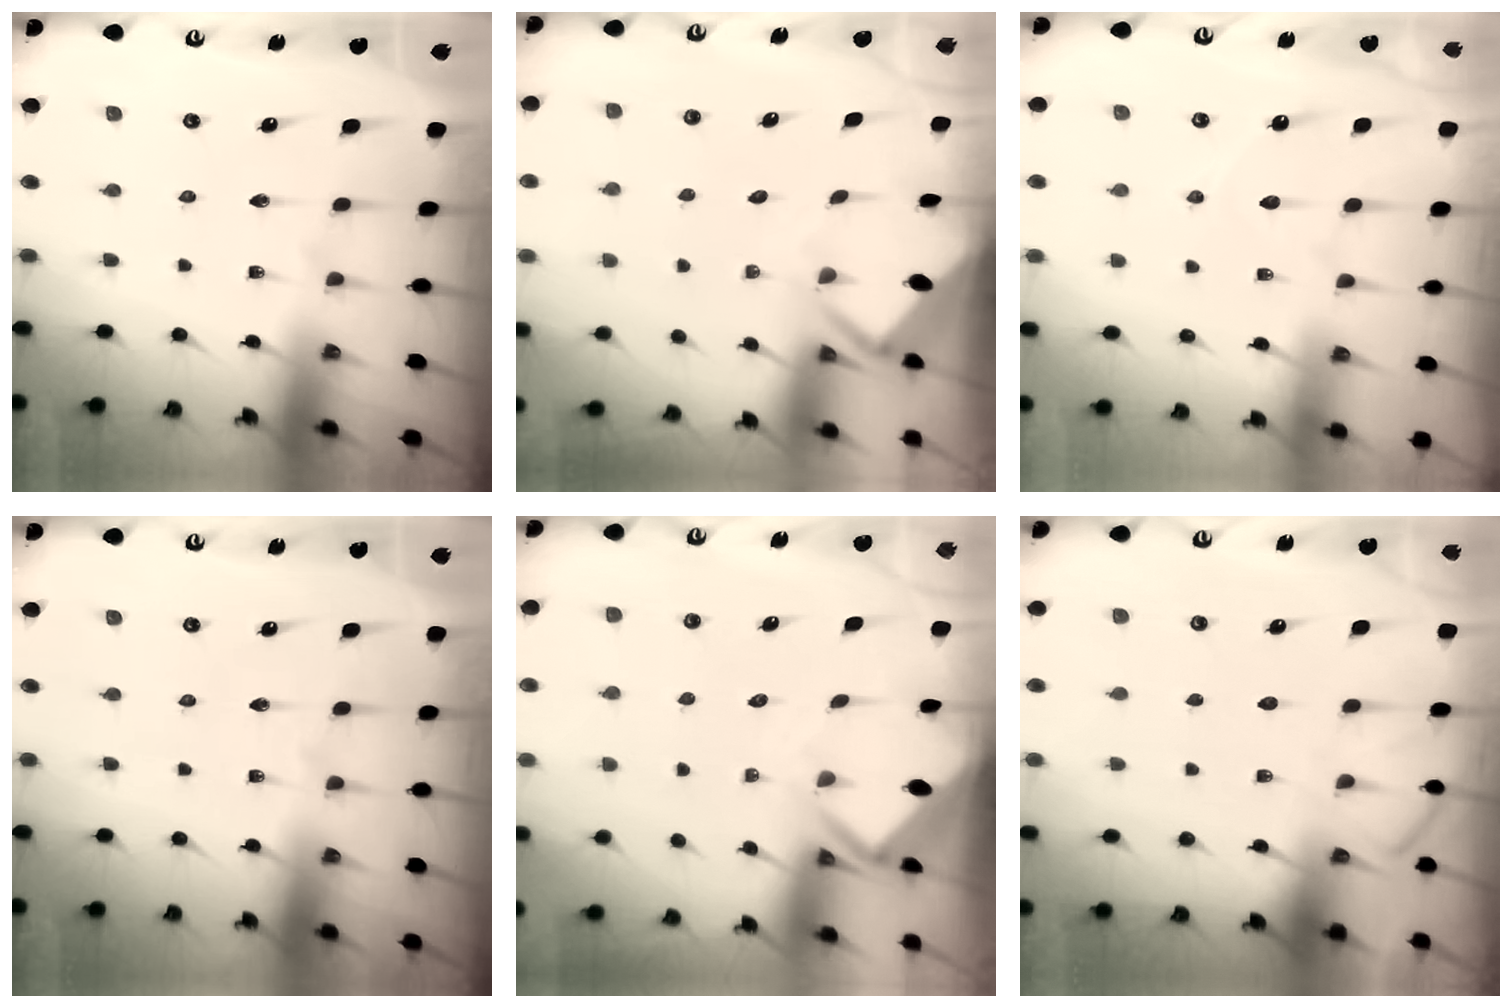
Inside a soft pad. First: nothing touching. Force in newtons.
{"total": 3.1, "press": 3.1, "slide": 0.2}
{"total": 3.6, "press": 3.6, "slide": 0.5}
{"total": 0.0}
{"total": 2.7, "press": 2.7, "slide": 0.2}
{"total": 5.1, "press": 5.1, "slide": 0.5}